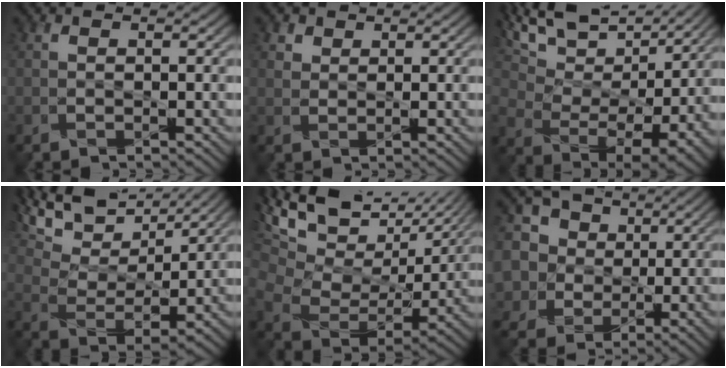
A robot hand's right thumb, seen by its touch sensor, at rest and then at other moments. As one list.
[{"total": 2.0, "force": [1.4, 1.4, 0.5], "torque": [-0.017, -0.006, 0.032]}, {"total": 15.1, "force": [11.0, 6.6, 8.0], "torque": [-0.197, 0.022, 0.164]}, {"total": 13.7, "force": [10.5, 5.1, 7.0], "torque": [-0.178, 0.006, 0.167]}, {"total": 16.4, "force": [10.6, 8.3, 9.4], "torque": [-0.229, 0.024, 0.178]}, {"total": 10.6, "force": [3.0, 9.2, 4.3], "torque": [-0.169, 0.026, 0.037]}]